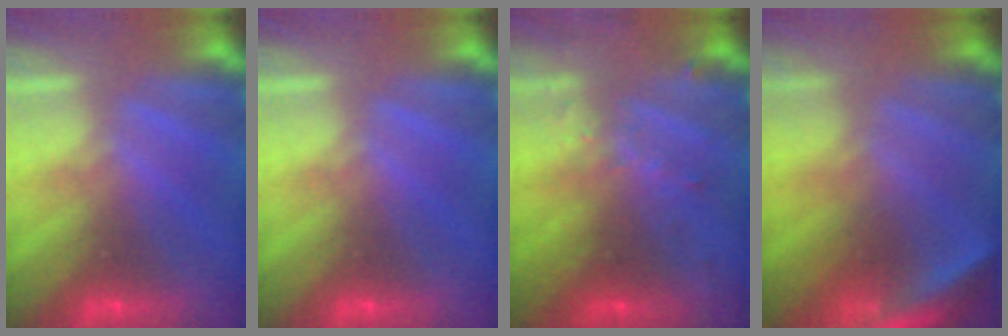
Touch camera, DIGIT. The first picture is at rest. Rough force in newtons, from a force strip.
{"total": 0.0}
{"total": 3.6}
{"total": 3.7}